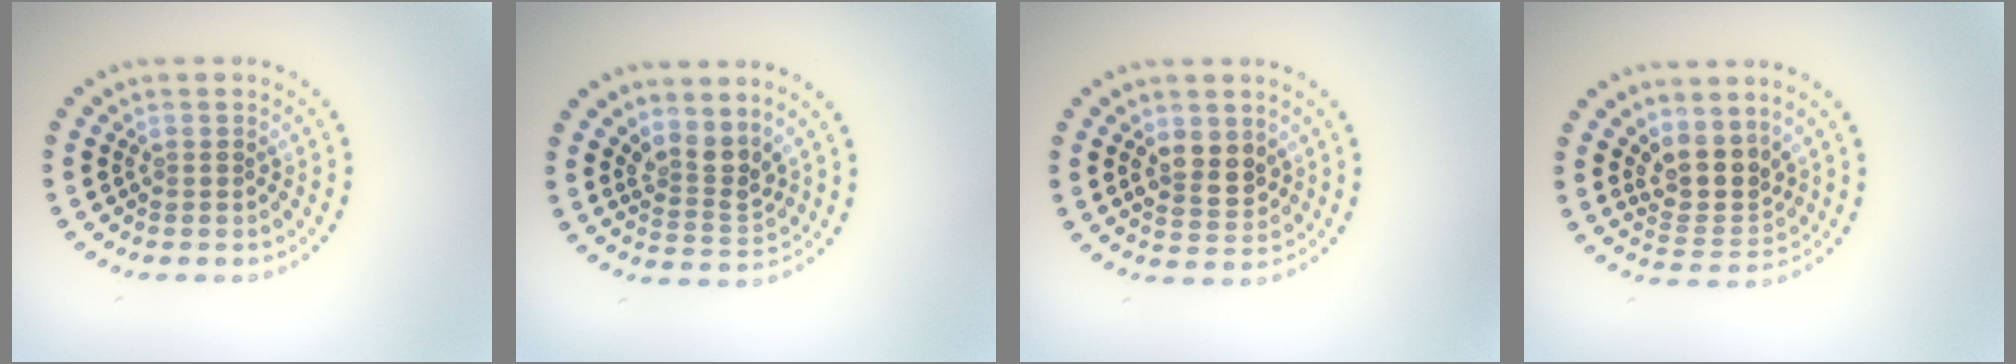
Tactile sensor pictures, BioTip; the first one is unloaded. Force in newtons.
{"total": 2.8, "press": 2.0, "slide": 2.0}
{"total": 3.0, "press": 2.9, "slide": 0.8}
{"total": 3.8, "press": 3.0, "slide": 2.3}